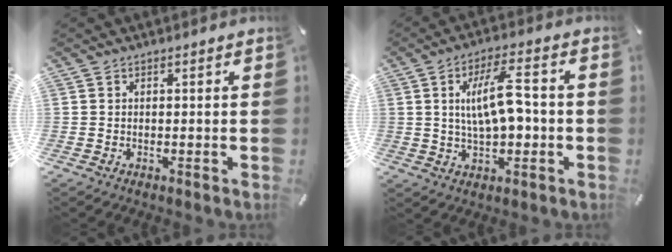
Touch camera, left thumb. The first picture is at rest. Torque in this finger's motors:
{"motor_torque": [0.27, 0.85, 0.27, 0.02, 0.21]}